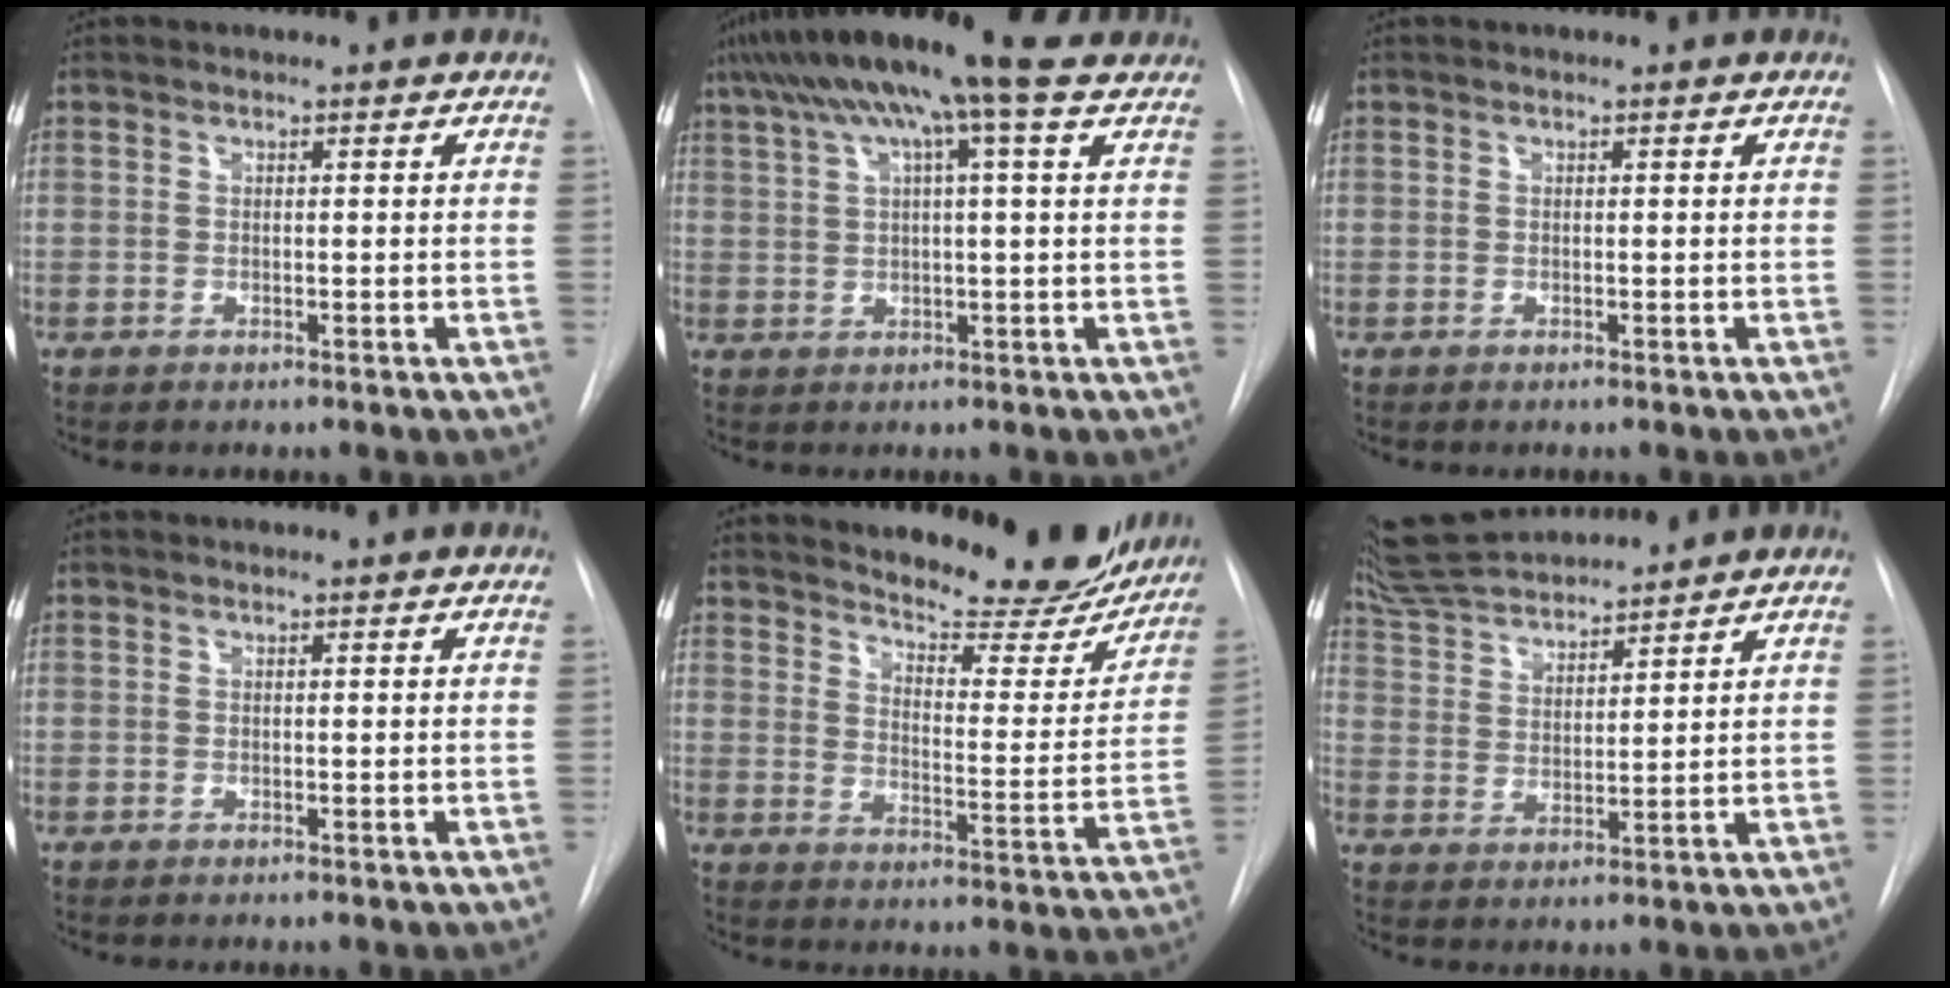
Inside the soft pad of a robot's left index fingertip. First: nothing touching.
{"total": 15.4, "force": [10.5, 1.4, 11.1], "torque": [-0.198, 0.058, 0.153]}
{"total": 0.0}
{"total": 0.0}
{"total": 20.9, "force": [19.2, 4.3, 7.1], "torque": [-0.095, -0.056, 0.242]}
{"total": 11.8, "force": [11.2, 1.2, 3.5], "torque": [-0.073, 0.023, 0.208]}